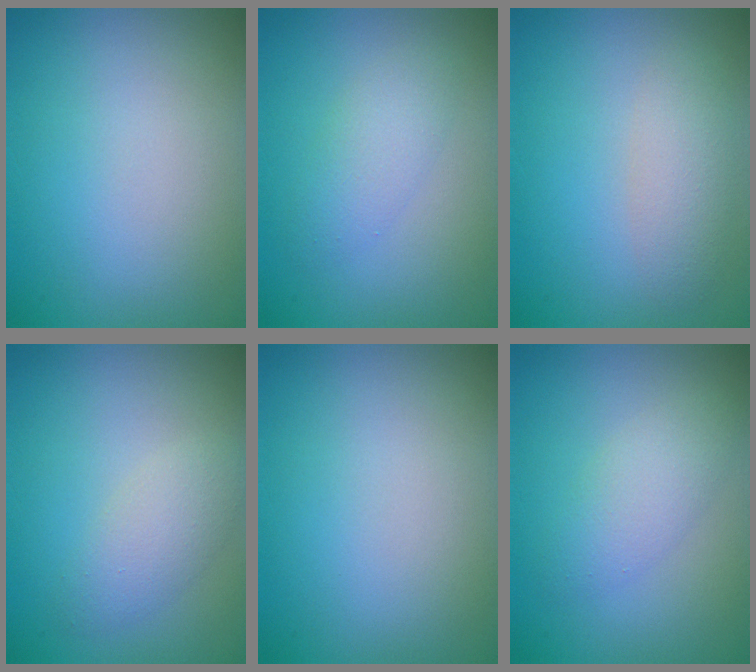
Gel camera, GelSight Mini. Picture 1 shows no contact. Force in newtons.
{"total": 2.4, "press": 2.4, "slide": 0.1}
{"total": 2.3, "press": 2.3, "slide": 0.2}
{"total": 2.4, "press": 2.4, "slide": 0.1}
{"total": 0.0}
{"total": 2.7, "press": 2.7, "slide": 0.2}